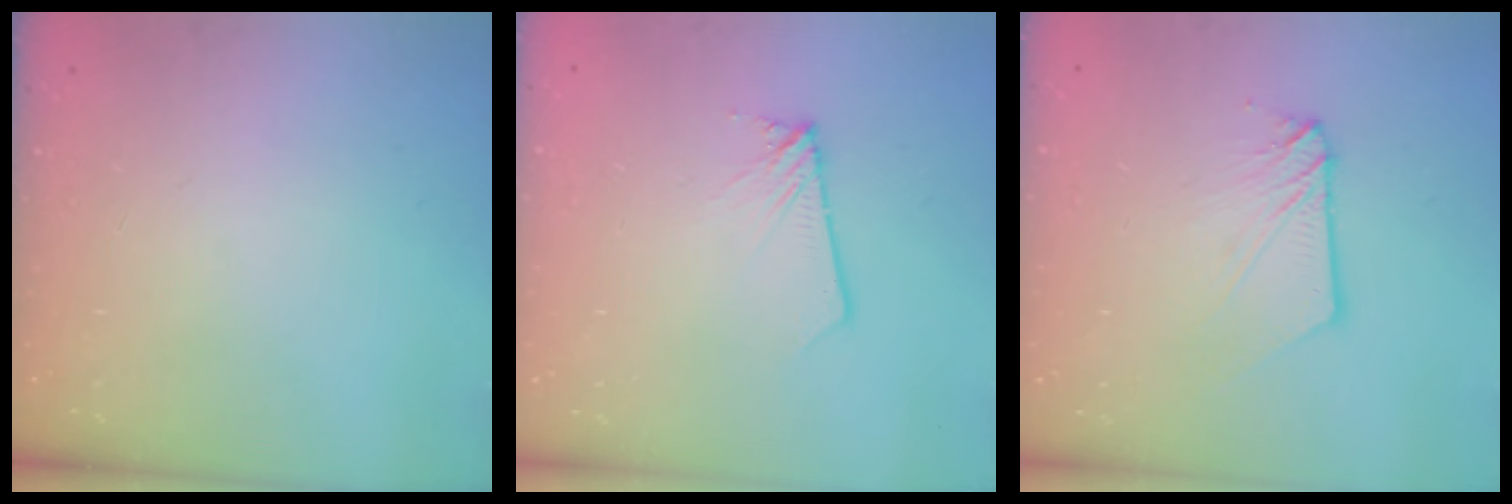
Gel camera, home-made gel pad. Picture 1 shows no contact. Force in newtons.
{"total": 1.9, "press": 1.9, "slide": 0.1}
{"total": 3.6, "press": 3.6, "slide": 0.3}